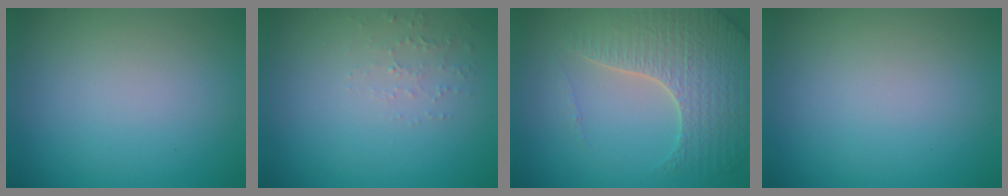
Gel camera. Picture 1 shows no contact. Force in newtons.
{"total": 1.3, "press": 1.3, "slide": 0.4}
{"total": 5.3, "press": 4.5, "slide": 2.8}
{"total": 0.0}